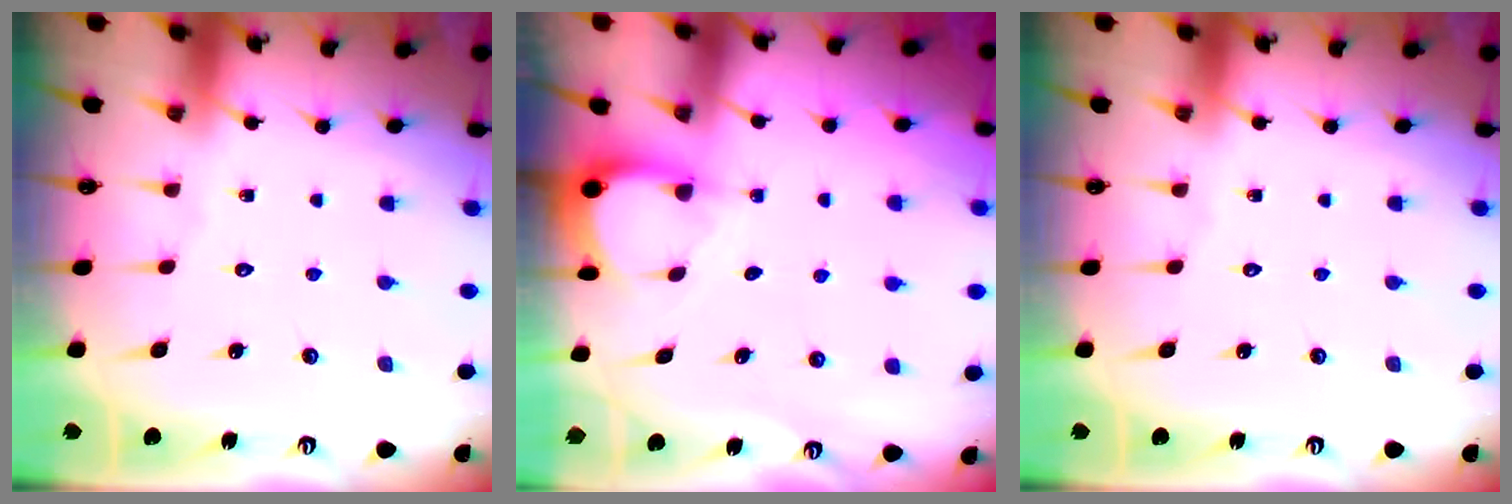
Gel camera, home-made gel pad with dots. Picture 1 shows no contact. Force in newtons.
{"total": 3.0, "press": 3.0, "slide": 0.3}
{"total": 0.0}